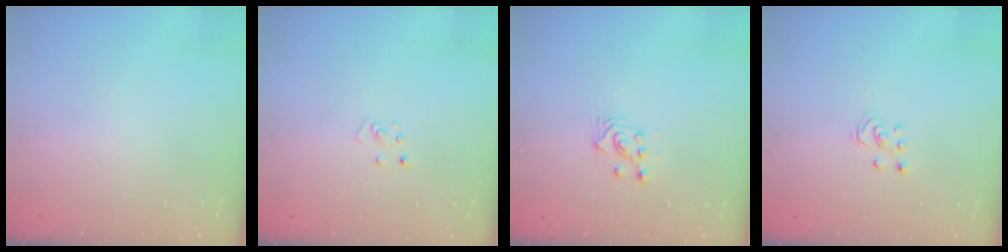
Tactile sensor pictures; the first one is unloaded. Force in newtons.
{"total": 3.3, "press": 3.3, "slide": 0.3}
{"total": 2.6, "press": 2.6, "slide": 0.3}
{"total": 2.5, "press": 2.5, "slide": 0.2}